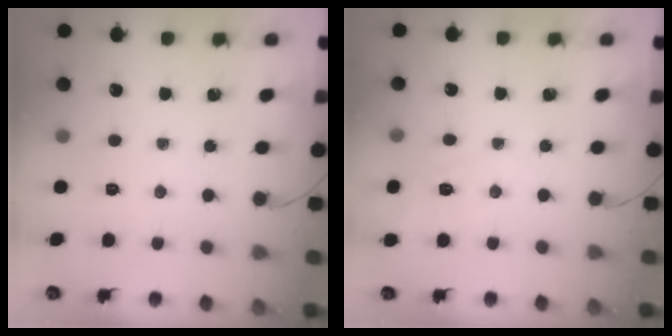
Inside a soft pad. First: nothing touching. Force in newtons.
{"total": 10.4, "press": 10.1, "slide": 2.3}